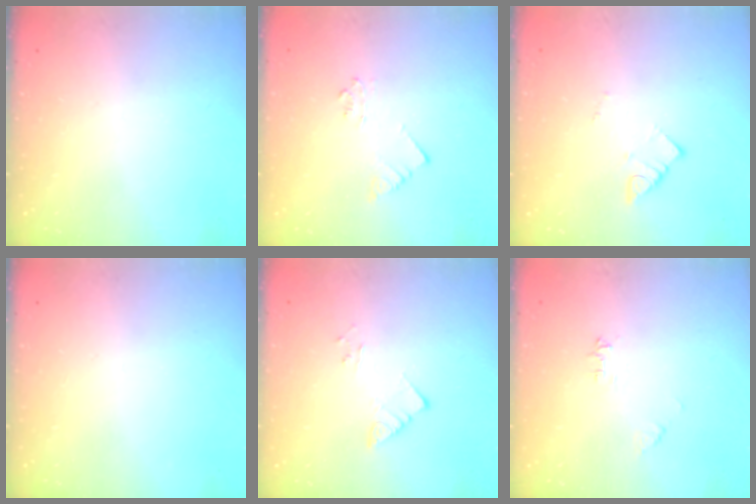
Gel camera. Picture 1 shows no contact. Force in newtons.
{"total": 2.5, "press": 2.5, "slide": 0.2}
{"total": 2.6, "press": 2.6, "slide": 0.1}
{"total": 0.0}
{"total": 3.7, "press": 3.7, "slide": 0.2}
{"total": 5.3, "press": 5.3, "slide": 0.6}